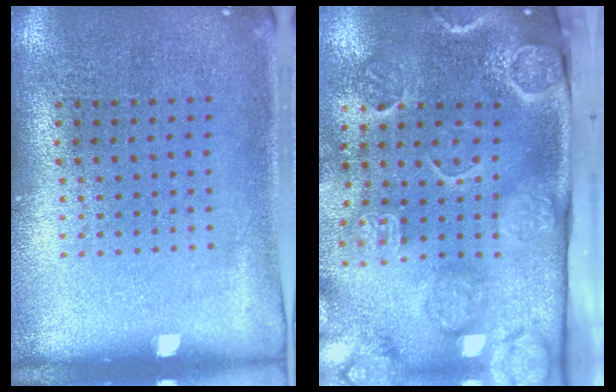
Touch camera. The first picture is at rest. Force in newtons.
{"total": 4.6, "press": 3.3, "slide": 3.2}